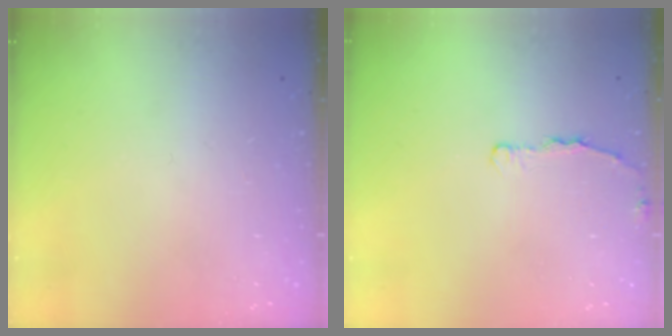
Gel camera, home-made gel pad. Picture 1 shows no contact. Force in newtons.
{"total": 2.3, "press": 2.3, "slide": 0.4}